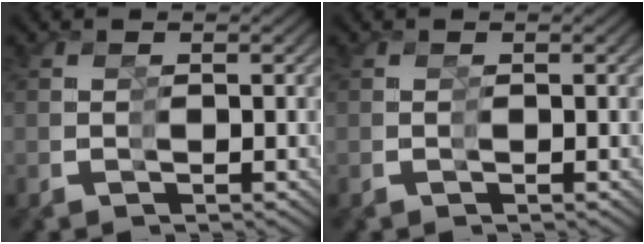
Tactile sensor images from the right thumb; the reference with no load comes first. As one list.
[{"total": 0.0}]